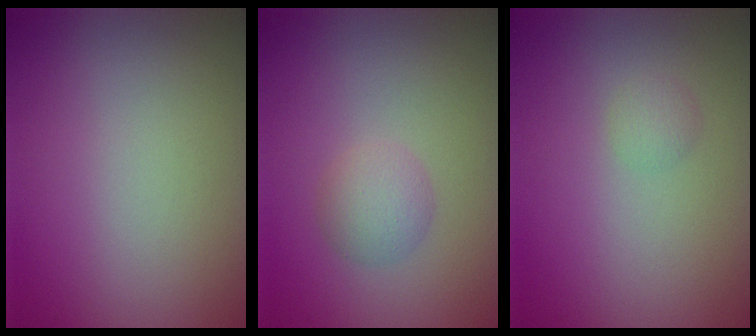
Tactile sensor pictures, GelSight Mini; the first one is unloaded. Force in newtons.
{"total": 2.1, "press": 2.1, "slide": 0.1}
{"total": 1.0, "press": 1.0, "slide": 0.0}